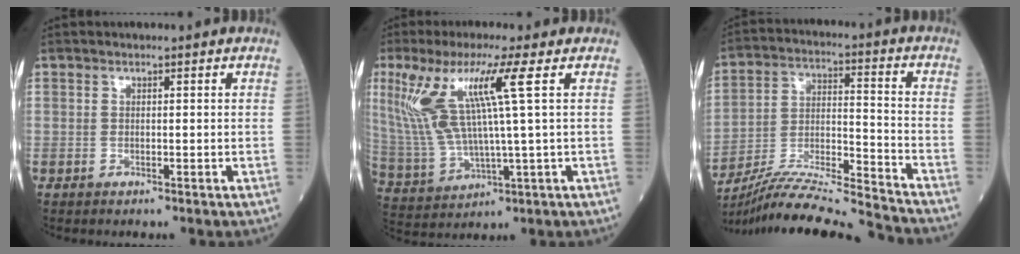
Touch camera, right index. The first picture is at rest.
{"total": 12.3, "force": [4.4, -0.4, 11.5], "torque": [-0.266, 0.008, 0.093]}
{"total": 19.4, "force": [-18.3, -1.3, 6.1], "torque": [-0.129, -0.010, -0.307]}